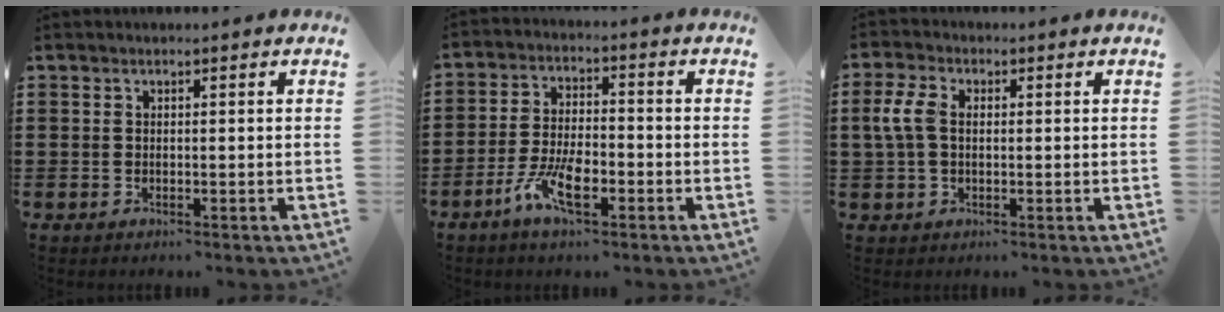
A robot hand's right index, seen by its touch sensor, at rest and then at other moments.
{"total": 7.5, "force": [-3.9, 2.7, 5.9], "torque": [-0.132, -0.004, -0.075]}
{"total": 4.9, "force": [0.5, 3.1, 3.7], "torque": [-0.100, 0.005, 0.001]}